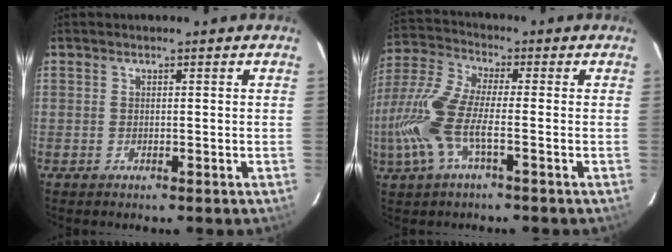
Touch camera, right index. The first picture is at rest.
{"total": 12.6, "force": [-3.4, 3.9, 11.5], "torque": [-0.262, -0.002, -0.073]}